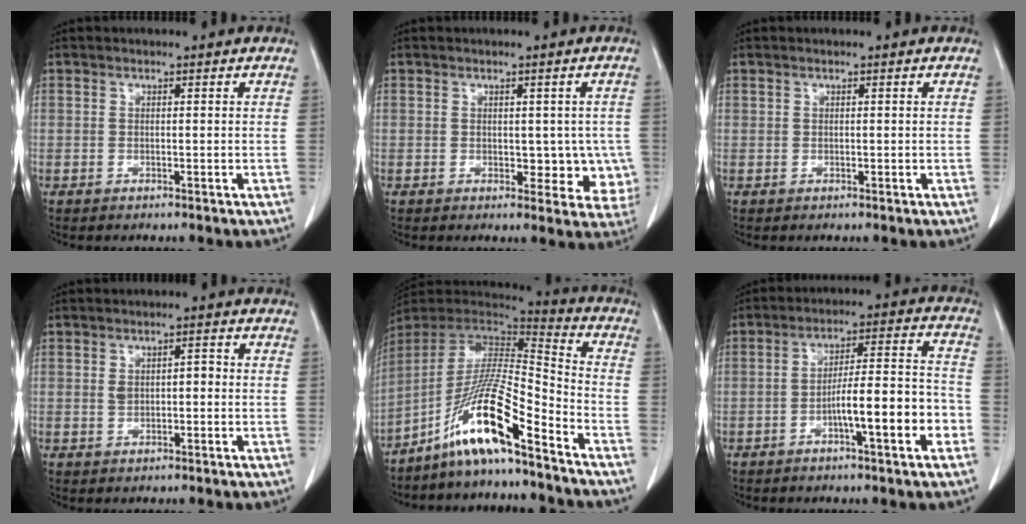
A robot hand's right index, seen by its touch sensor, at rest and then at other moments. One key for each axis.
{"total": 5.5, "fx": -0.1, "fy": 3.7, "fz": 4.1, "tx": -0.021, "ty": 0.007, "tz": 0.005}
{"total": 0.0}
{"total": 2.8, "fx": 0.0, "fy": 1.6, "fz": 2.2, "tx": -0.039, "ty": 0.017, "tz": 0.005}
{"total": 14.0, "fx": -9.4, "fy": 0.3, "fz": 10.3, "tx": -0.191, "ty": 0.002, "tz": -0.175}
{"total": 11.2, "fx": -4.2, "fy": 1.2, "fz": 10.3, "tx": -0.160, "ty": 0.020, "tz": -0.063}